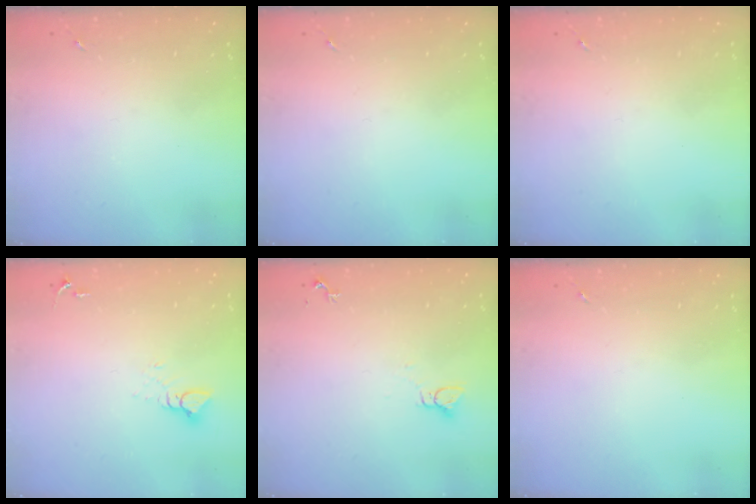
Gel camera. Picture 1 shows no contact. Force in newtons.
{"total": 0.0}
{"total": 0.0}
{"total": 3.7, "press": 3.7, "slide": 0.1}
{"total": 2.2, "press": 2.2, "slide": 0.1}
{"total": 0.0}